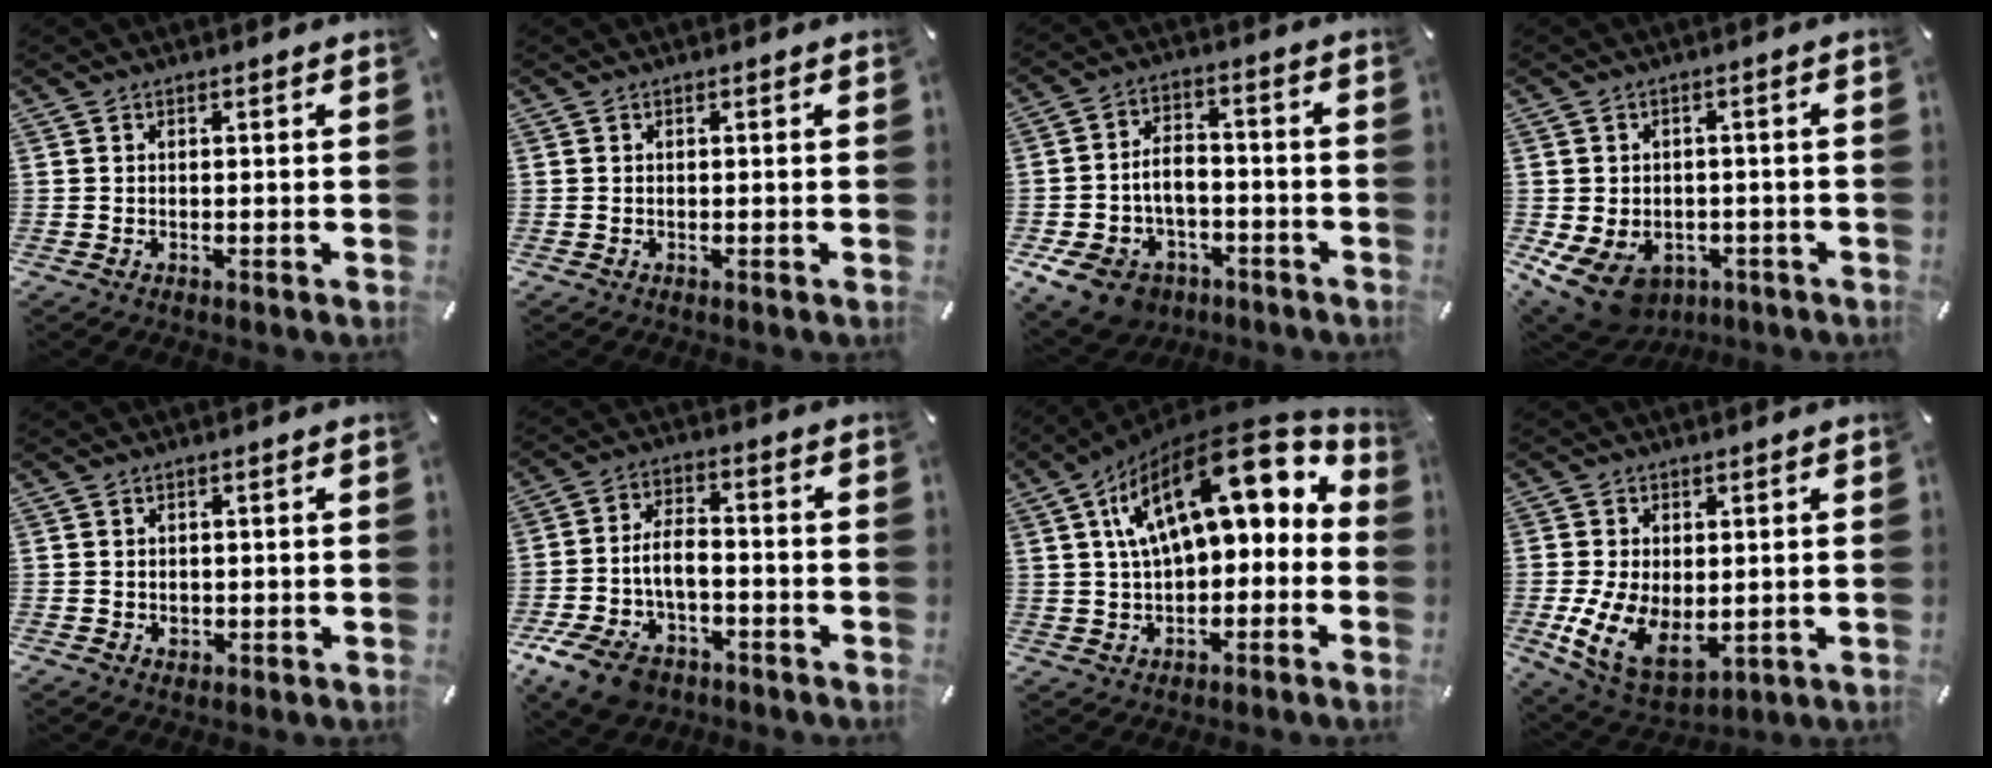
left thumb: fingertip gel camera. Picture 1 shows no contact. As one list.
[{"total": 0.0}, {"total": 10.7, "force": [-4.1, 8.5, 5.2], "torque": [-0.106, 0.030, -0.070]}, {"total": 9.0, "force": [-4.6, 6.4, 4.4], "torque": [-0.101, 0.017, -0.083]}, {"total": 1.4, "force": [-0.2, 1.3, 0.5], "torque": [-0.004, 0.000, -0.006]}, {"total": 11.4, "force": [-4.3, 7.6, 7.3], "torque": [-0.151, 0.024, -0.075]}, {"total": 20.4, "force": [8.3, 9.6, 15.9], "torque": [-0.270, -0.042, 0.140]}, {"total": 12.2, "force": [-0.8, 8.4, 8.9], "torque": [-0.176, -0.016, -0.011]}]